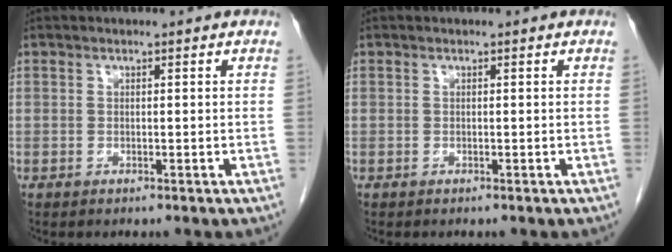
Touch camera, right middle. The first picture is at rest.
{"total": 0.0}